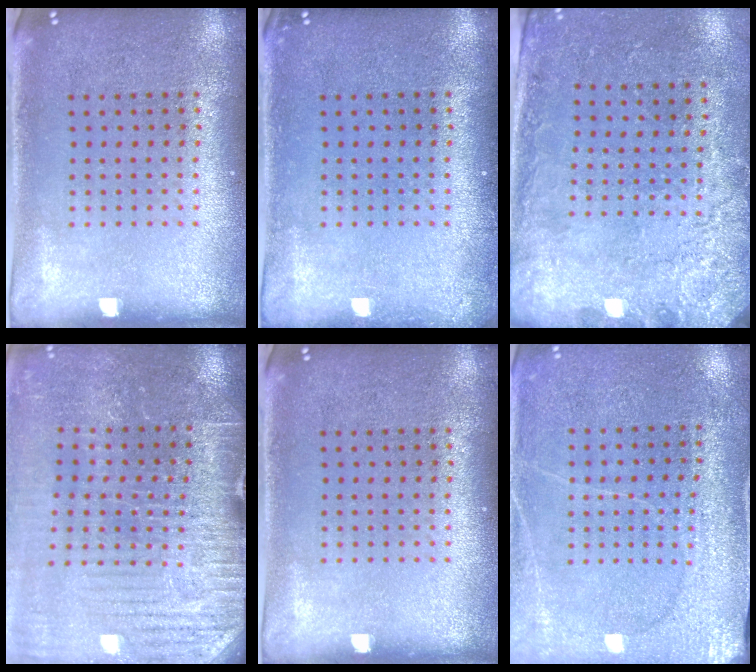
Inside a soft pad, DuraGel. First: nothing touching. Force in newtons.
{"total": 0.6, "press": 0.6, "slide": 0.1}
{"total": 2.7, "press": 2.2, "slide": 1.5}
{"total": 3.9, "press": 3.9, "slide": 0.6}
{"total": 0.0}
{"total": 2.7, "press": 2.7, "slide": 0.4}